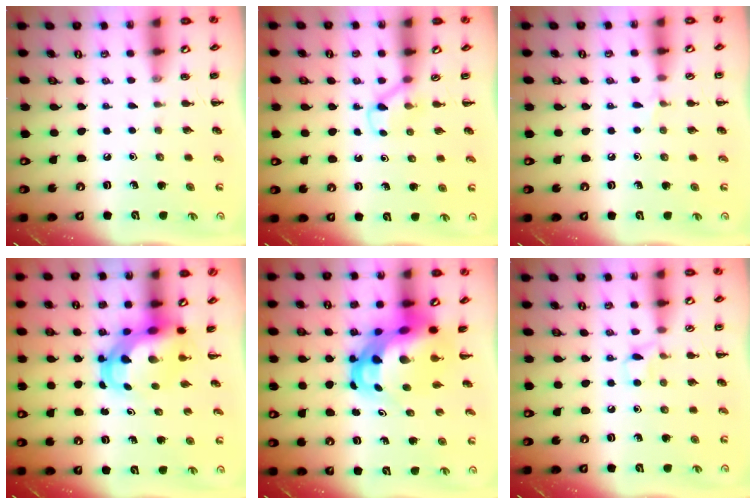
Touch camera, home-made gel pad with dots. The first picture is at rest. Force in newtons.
{"total": 3.0, "press": 2.8, "slide": 0.9}
{"total": 4.0, "press": 3.7, "slide": 1.3}
{"total": 5.7, "press": 5.6, "slide": 1.3}
{"total": 10.3, "press": 10.0, "slide": 2.6}
{"total": 3.6, "press": 3.4, "slide": 1.3}